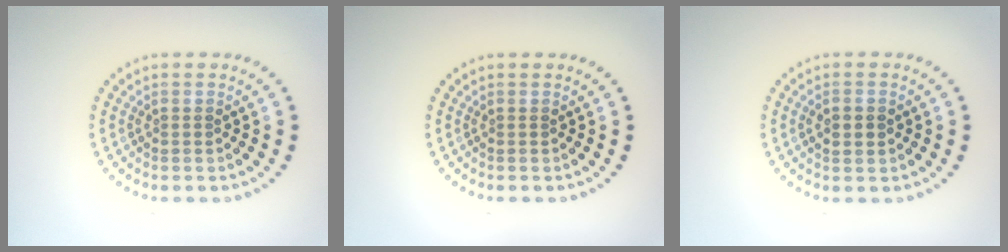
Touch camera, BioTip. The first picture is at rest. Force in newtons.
{"total": 0.0}
{"total": 2.2, "press": 2.2, "slide": 0.2}